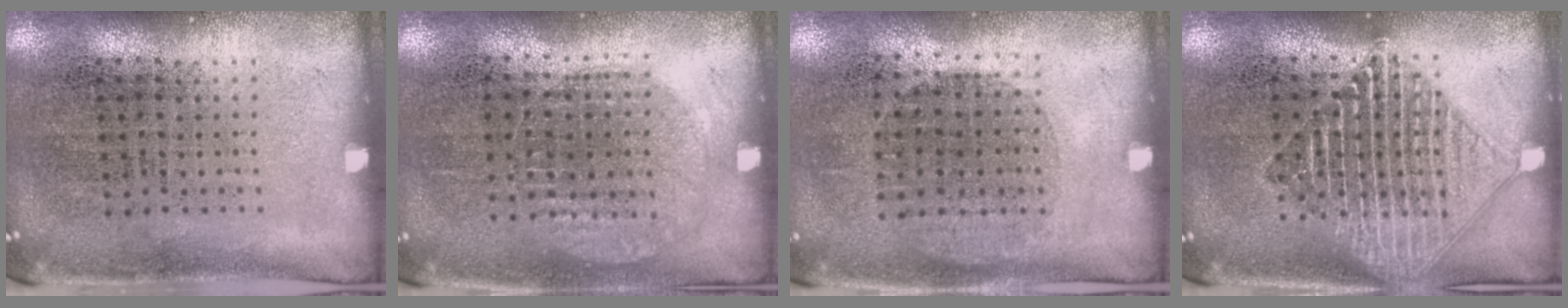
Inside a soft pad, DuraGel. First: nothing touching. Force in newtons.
{"total": 1.0, "press": 0.9, "slide": 0.4}
{"total": 1.0, "press": 0.9, "slide": 0.4}
{"total": 2.1, "press": 2.1, "slide": 0.3}